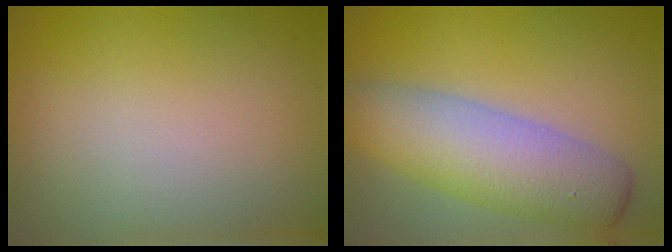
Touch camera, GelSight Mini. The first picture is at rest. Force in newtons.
{"total": 7.2, "press": 7.2, "slide": 0.2}